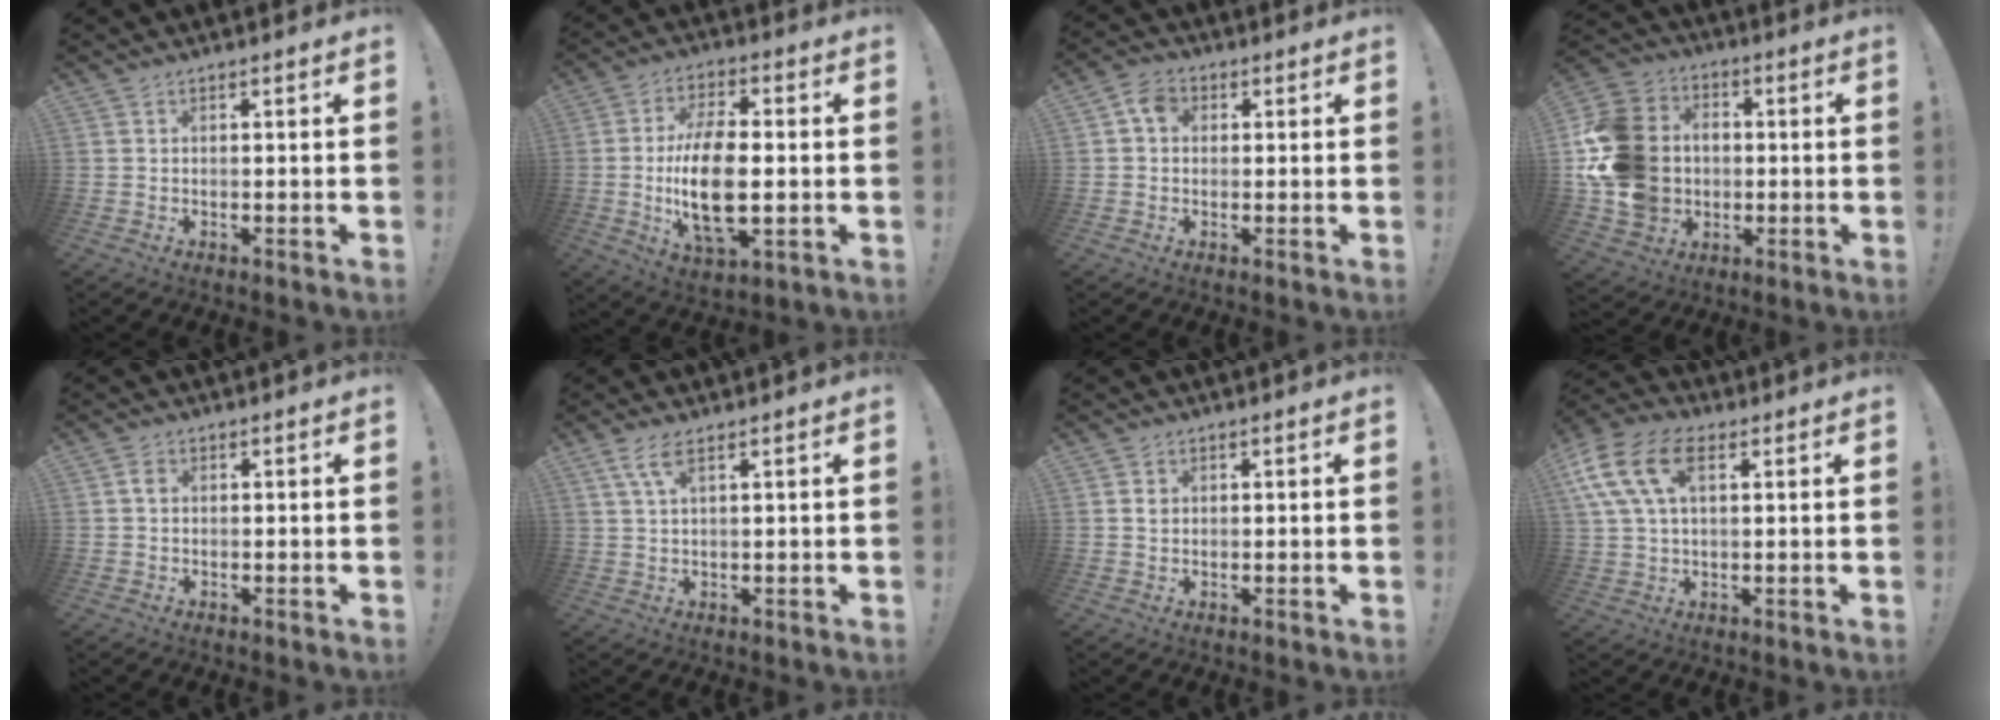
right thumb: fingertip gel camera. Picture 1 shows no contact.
{"total": 16.7, "force": [-1.5, 7.9, 14.6], "torque": [-0.291, -0.010, -0.030]}
{"total": 5.3, "force": [1.2, 4.0, 3.2], "torque": [-0.051, 0.008, 0.023]}
{"total": 20.5, "force": [-0.4, 17.0, 11.5], "torque": [-0.219, 0.013, 0.007]}
{"total": 1.8, "force": [0.0, 1.5, 1.0], "torque": [-0.013, 0.003, -0.002]}
{"total": 4.6, "force": [2.5, 1.2, 3.7], "torque": [-0.075, 0.000, 0.044]}
{"total": 1.4, "force": [0.4, 1.2, 0.5], "torque": [0.000, -0.002, 0.005]}
{"total": 14.8, "force": [5.0, 8.8, 10.8], "torque": [-0.224, 0.003, 0.093]}